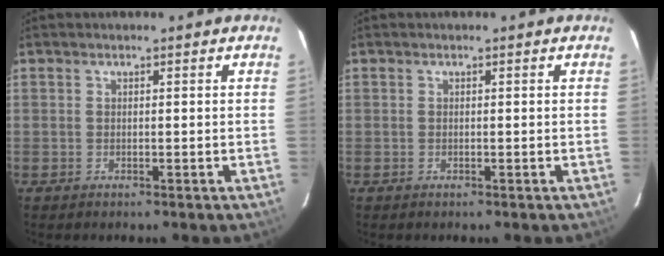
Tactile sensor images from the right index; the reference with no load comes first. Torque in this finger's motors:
{"motor_torque": [0.00, 0.00, 0.02, 0.01]}